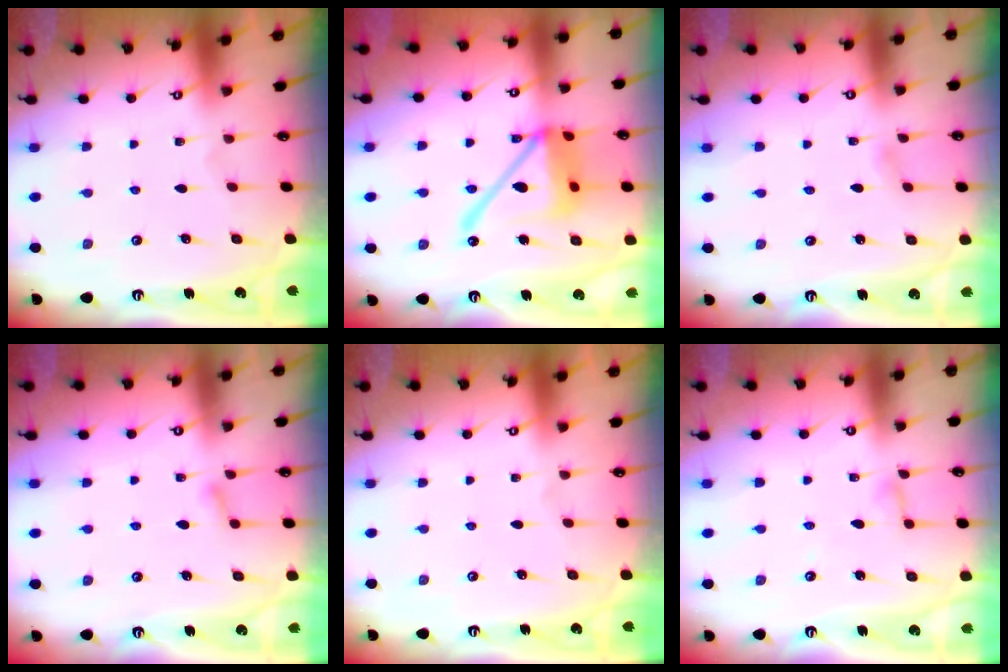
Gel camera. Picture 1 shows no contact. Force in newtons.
{"total": 18.2, "press": 18.1, "slide": 1.6}
{"total": 2.6, "press": 2.6, "slide": 0.4}
{"total": 5.4, "press": 5.4, "slide": 0.8}
{"total": 0.0}
{"total": 3.3, "press": 3.3, "slide": 0.3}